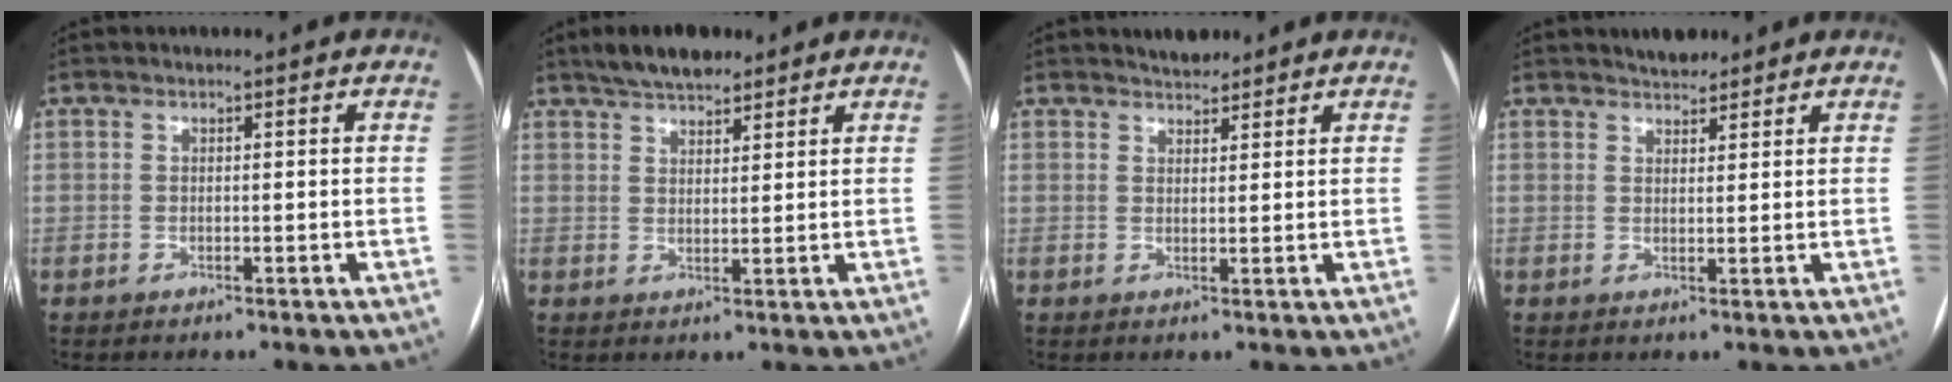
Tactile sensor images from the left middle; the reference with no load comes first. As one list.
[{"total": 6.5, "force": [5.2, 2.3, 3.1], "torque": [-0.054, 0.016, 0.090]}, {"total": 2.7, "force": [2.5, 0.9, 0.6], "torque": [-0.012, 0.005, 0.039]}, {"total": 3.0, "force": [2.7, 1.1, 0.8], "torque": [-0.013, 0.006, 0.042]}]